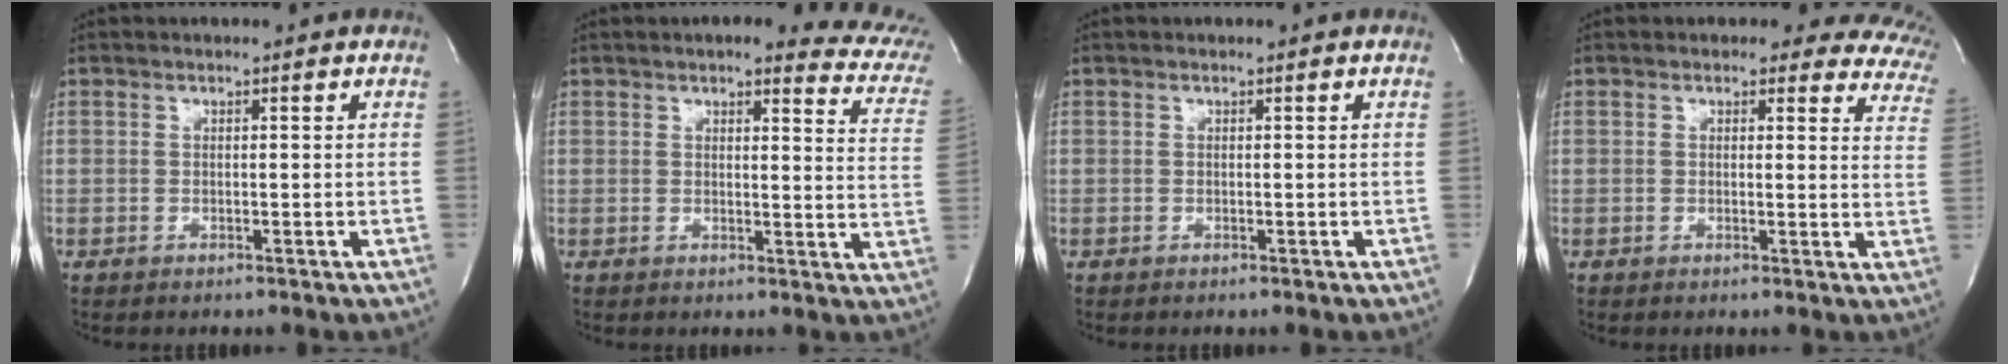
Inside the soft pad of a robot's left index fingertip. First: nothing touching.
{"total": 12.4, "force": [10.2, 2.6, 6.6], "torque": [-0.060, -0.025, 0.086]}
{"total": 0.0}
{"total": 12.2, "force": [10.9, 4.8, 2.8], "torque": [0.014, -0.047, 0.071]}